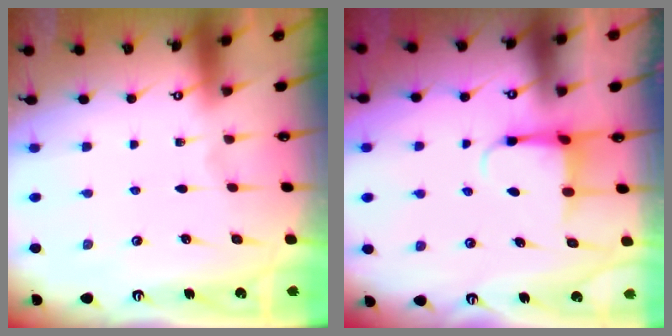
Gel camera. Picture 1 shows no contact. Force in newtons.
{"total": 3.9, "press": 3.8, "slide": 0.6}